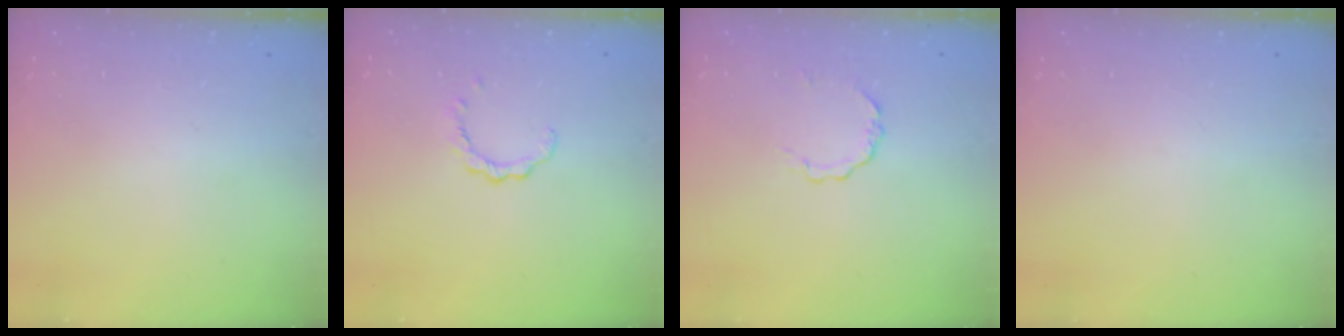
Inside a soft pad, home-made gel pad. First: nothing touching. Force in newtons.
{"total": 2.9, "press": 2.8, "slide": 0.4}
{"total": 2.7, "press": 2.7, "slide": 0.3}
{"total": 0.0}